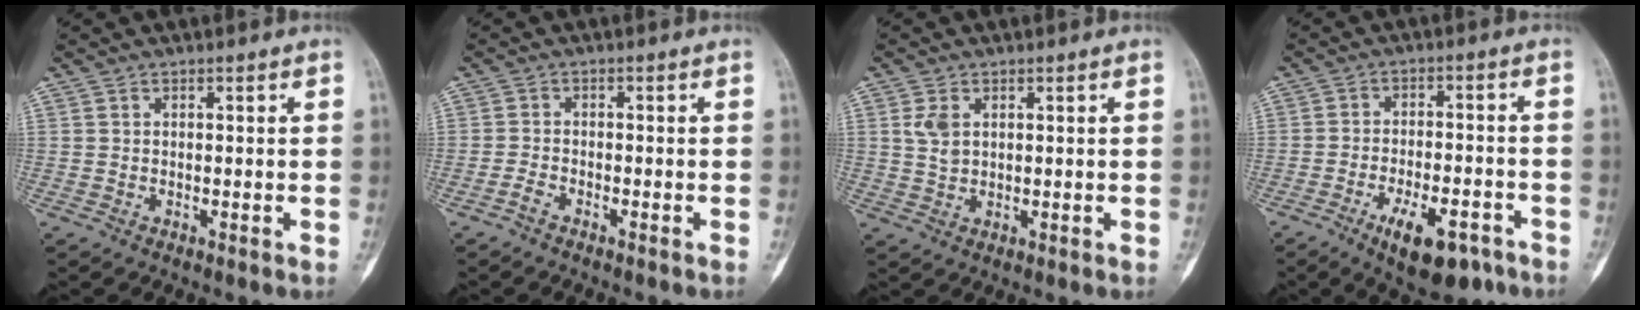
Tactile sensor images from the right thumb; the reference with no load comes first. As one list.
[{"total": 1.6, "force": [-1.3, 0.4, 0.8], "torque": [-0.022, 0.008, -0.029]}, {"total": 3.5, "force": [1.2, 2.2, 2.4], "torque": [-0.047, -0.004, 0.032]}, {"total": 11.2, "force": [-6.4, 4.5, 7.9], "torque": [-0.110, 0.028, -0.092]}]